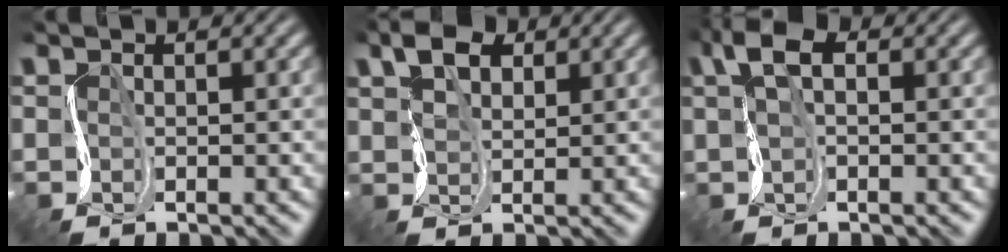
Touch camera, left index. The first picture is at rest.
{"total": 3.6, "force": [1.3, 2.3, 2.5], "torque": [-0.056, 0.001, 0.016]}
{"total": 4.1, "force": [0.7, 2.5, 3.2], "torque": [-0.074, 0.006, 0.003]}